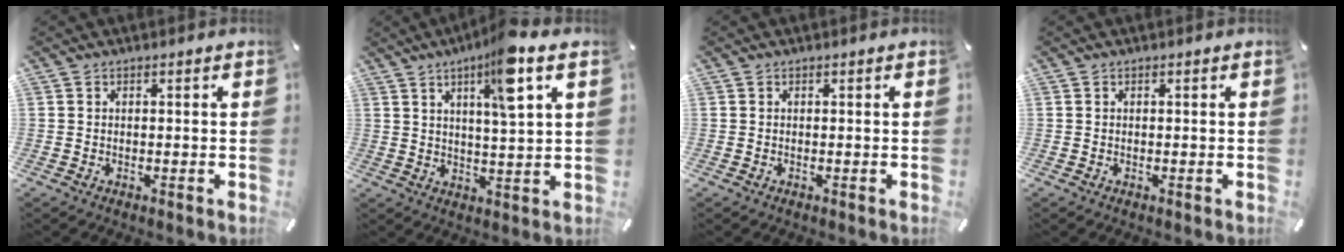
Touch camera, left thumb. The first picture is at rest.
{"total": 10.3, "force": [5.4, 1.4, 8.6], "torque": [-0.128, -0.026, 0.083]}
{"total": 0.0}
{"total": 0.0}